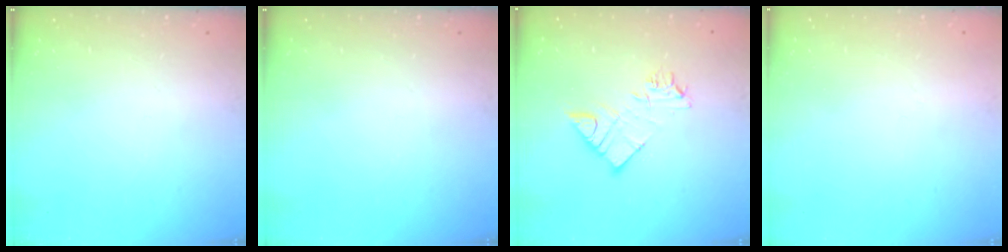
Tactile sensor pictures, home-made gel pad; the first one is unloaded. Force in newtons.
{"total": 0.0}
{"total": 10.5, "press": 10.5, "slide": 1.0}
{"total": 0.0}